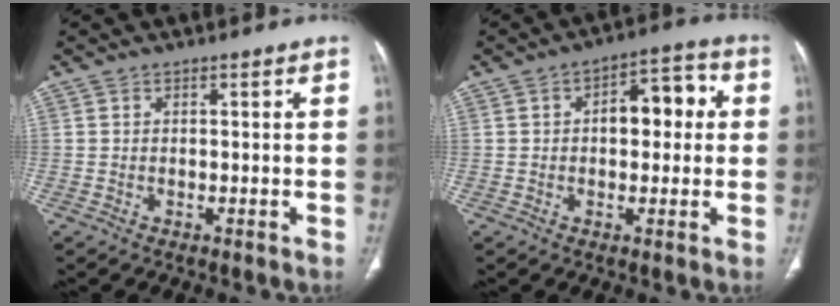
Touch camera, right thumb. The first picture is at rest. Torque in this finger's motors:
{"motor_torque": [0.44, 1.77, 1.00, 0.24, 0.03]}